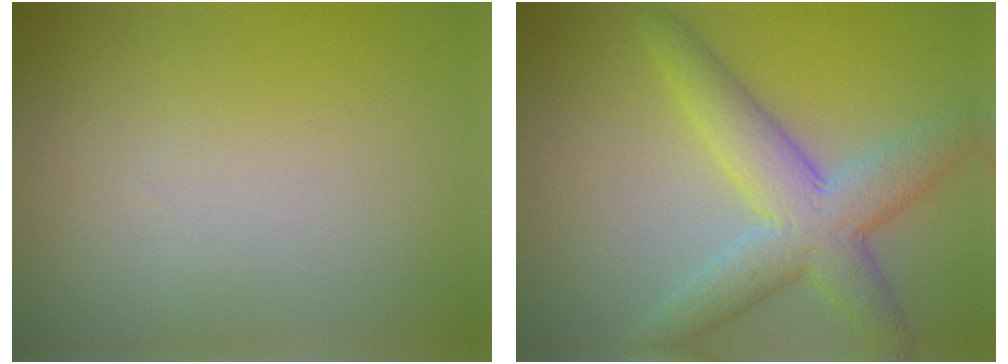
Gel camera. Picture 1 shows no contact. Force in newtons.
{"total": 6.2, "press": 6.2, "slide": 0.2}